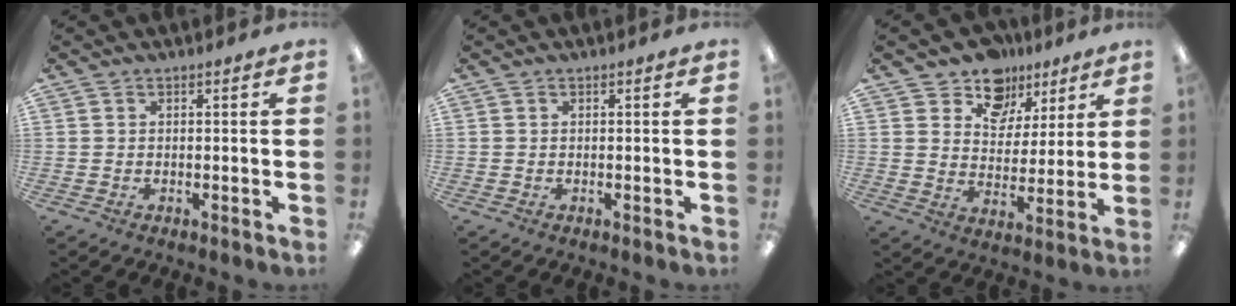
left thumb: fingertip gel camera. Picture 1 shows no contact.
{"total": 0.0}
{"total": 11.2, "force": [8.3, 7.3, 1.8], "torque": [-0.037, -0.058, 0.156]}